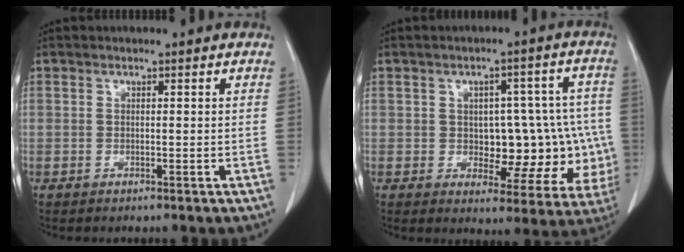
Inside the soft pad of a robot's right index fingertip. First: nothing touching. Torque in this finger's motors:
{"motor_torque": [0.25, -0.02, 0.12, 0.02]}